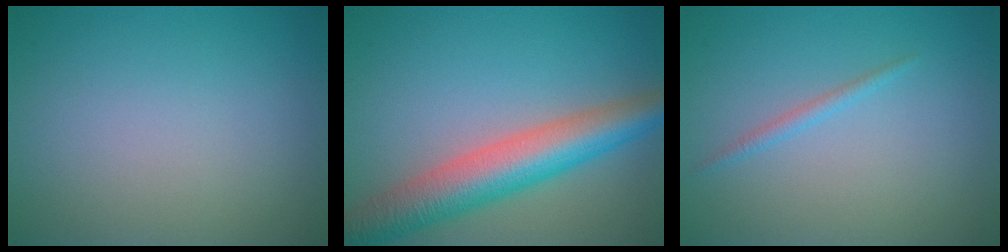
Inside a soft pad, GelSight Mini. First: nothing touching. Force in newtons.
{"total": 7.5, "press": 7.5, "slide": 0.2}
{"total": 1.0, "press": 1.0, "slide": 0.0}